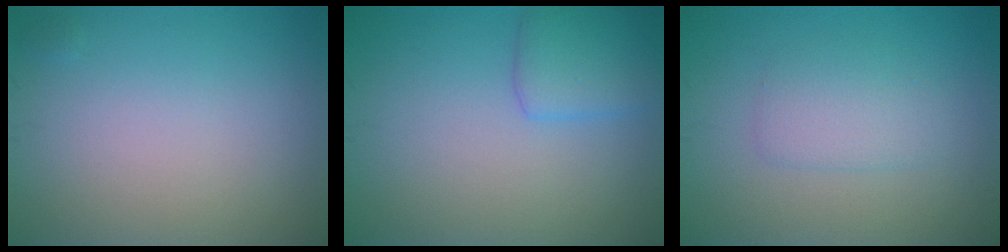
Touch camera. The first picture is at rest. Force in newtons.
{"total": 2.7, "press": 2.7, "slide": 0.0}
{"total": 2.3, "press": 2.3, "slide": 0.1}